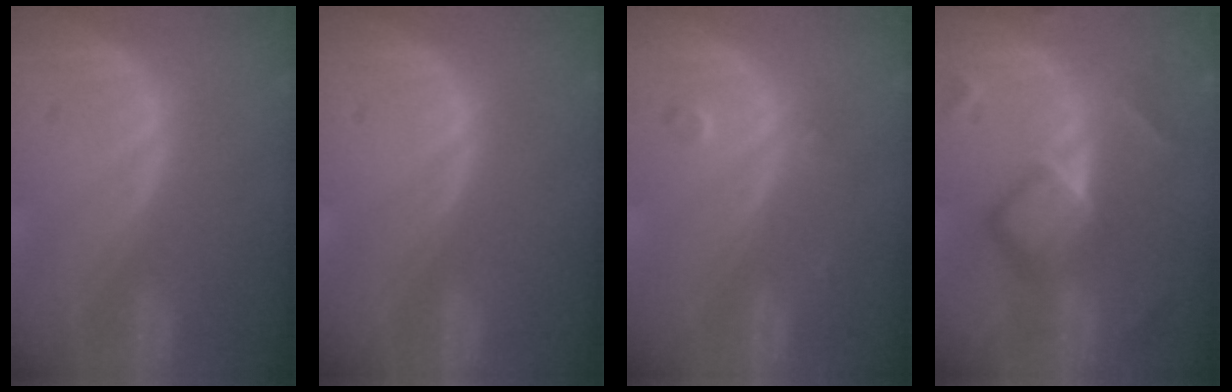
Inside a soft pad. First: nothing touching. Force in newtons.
{"total": 0.0}
{"total": 1.9, "press": 1.6, "slide": 1.0}
{"total": 7.4, "press": 7.4, "slide": 0.5}